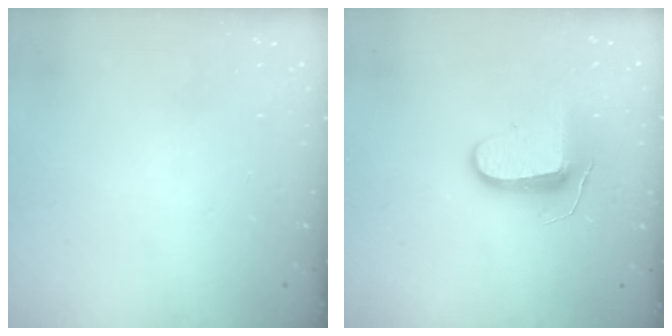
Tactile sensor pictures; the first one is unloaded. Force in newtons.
{"total": 10.4, "press": 10.3, "slide": 0.9}